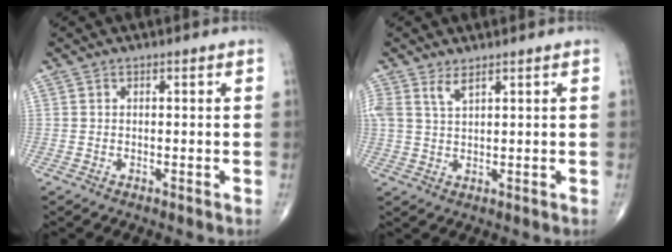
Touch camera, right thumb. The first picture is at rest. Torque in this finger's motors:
{"motor_torque": [-0.13, 0.20, 0.38, 0.44, 0.03]}